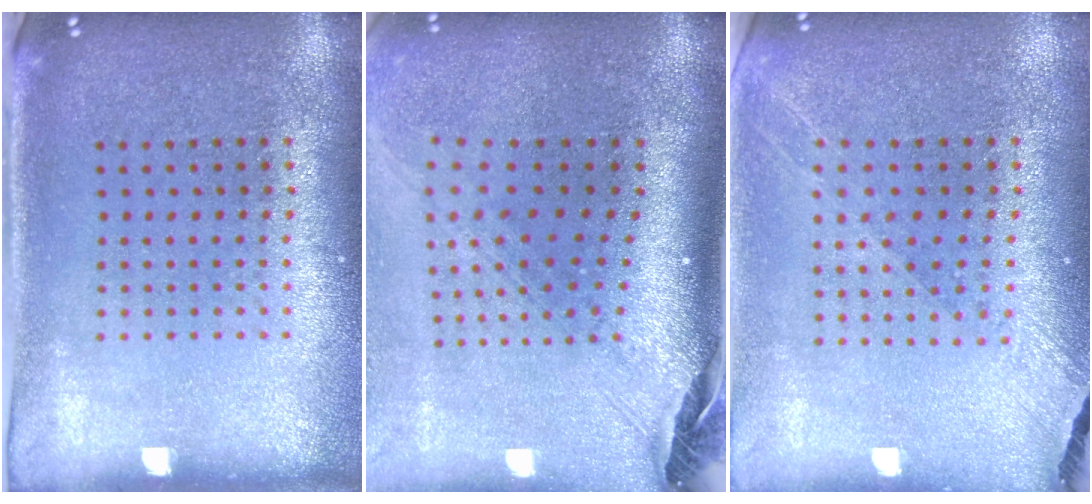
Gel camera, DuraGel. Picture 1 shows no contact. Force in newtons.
{"total": 2.9, "press": 2.1, "slide": 2.0}
{"total": 1.3, "press": 1.2, "slide": 0.3}